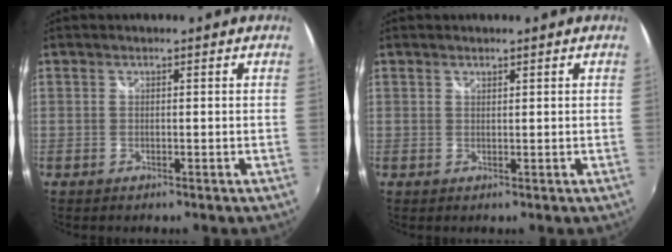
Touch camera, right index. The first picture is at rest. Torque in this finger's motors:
{"motor_torque": [-0.07, 0.10, -0.03, -0.01]}